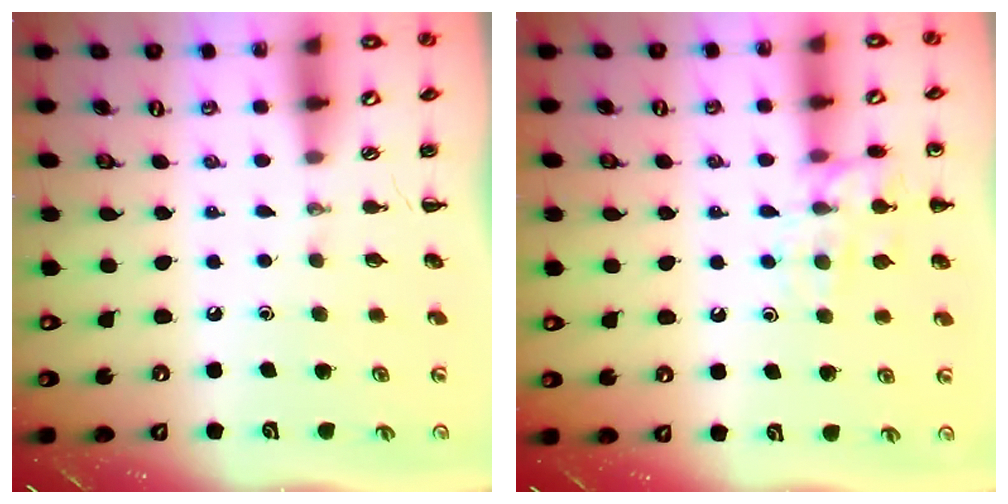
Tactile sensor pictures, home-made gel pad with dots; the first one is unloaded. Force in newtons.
{"total": 12.4, "press": 12.4, "slide": 0.8}